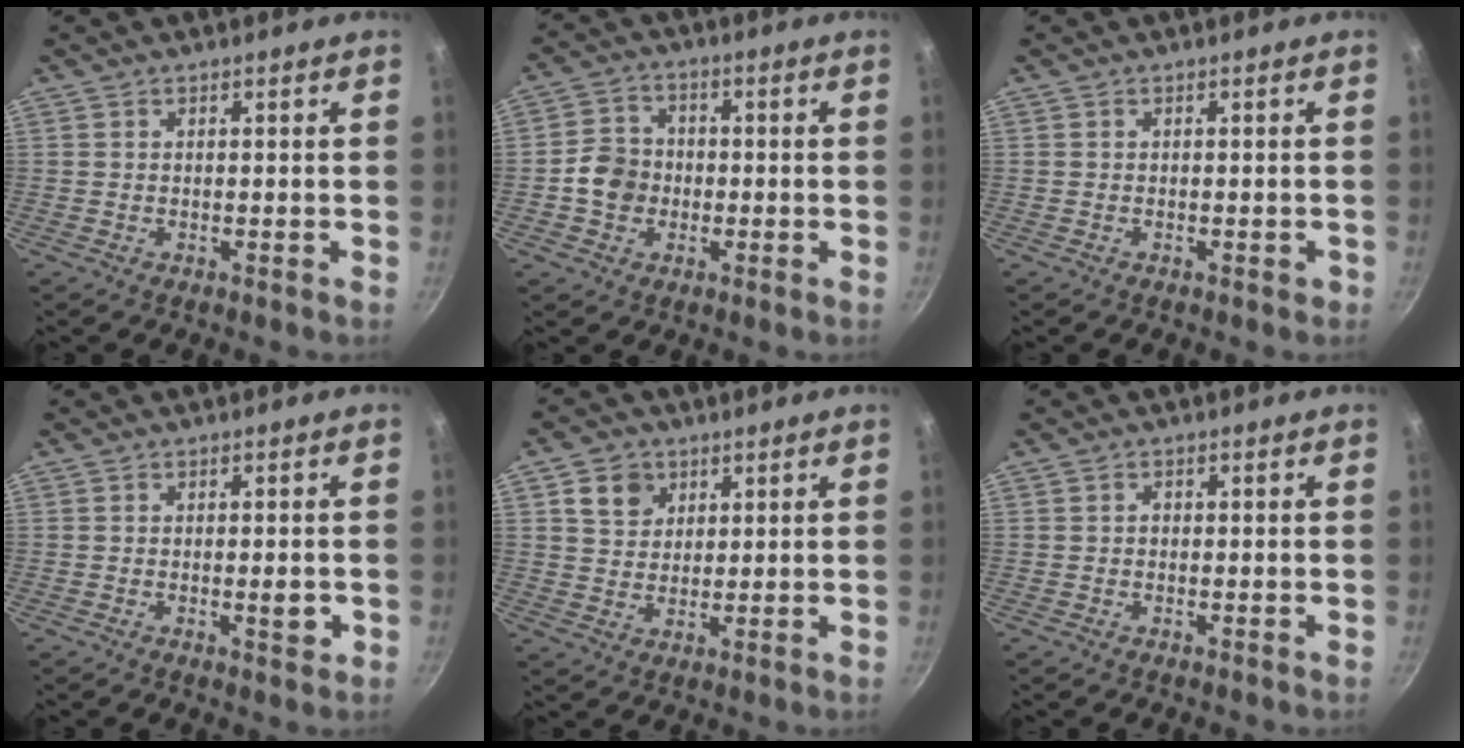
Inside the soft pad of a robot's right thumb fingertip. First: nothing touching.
{"total": 6.6, "force": [-1.3, 5.8, 2.9], "torque": [-0.025, 0.019, -0.033]}
{"total": 0.8, "force": [-0.4, 0.5, 0.4], "torque": [0.005, 0.006, -0.004]}
{"total": 2.6, "force": [-0.5, 0.9, 2.4], "torque": [-0.024, 0.004, -0.005]}
{"total": 5.9, "force": [2.6, 4.9, 2.2], "torque": [-0.010, -0.001, 0.048]}
{"total": 0.6, "force": [0.0, 0.5, 0.3], "torque": [-0.003, 0.004, -0.001]}